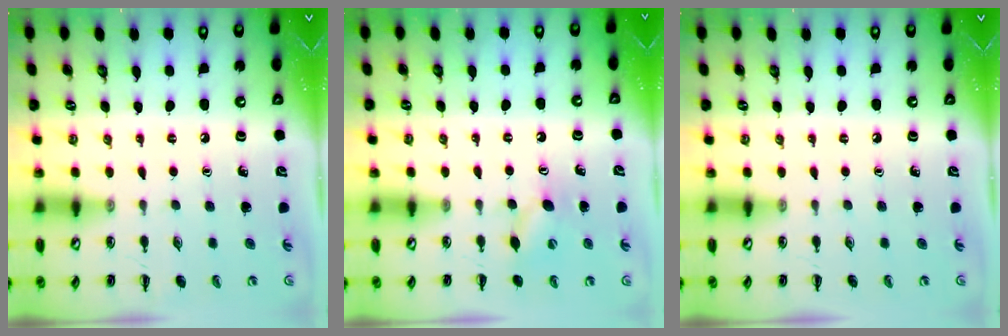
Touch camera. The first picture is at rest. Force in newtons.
{"total": 6.4, "press": 6.2, "slide": 1.3}
{"total": 0.0}